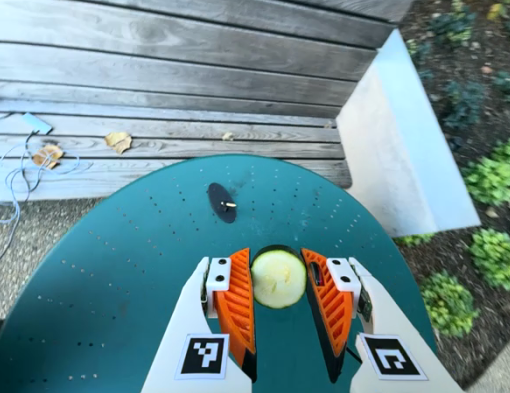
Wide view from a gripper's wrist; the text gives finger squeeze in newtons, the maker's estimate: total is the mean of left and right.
{"total": 11.7, "left": 11.6, "right": 11.8}